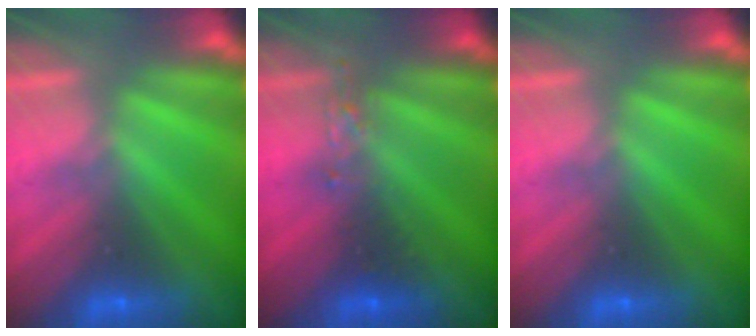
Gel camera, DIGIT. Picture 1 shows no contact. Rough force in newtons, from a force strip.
{"total": 2.4}
{"total": 0.0}